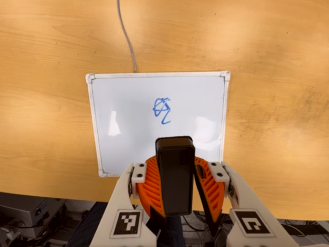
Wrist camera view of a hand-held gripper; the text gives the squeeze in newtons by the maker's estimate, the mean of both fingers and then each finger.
{"total": 8.6, "left": 9.4, "right": 7.8}